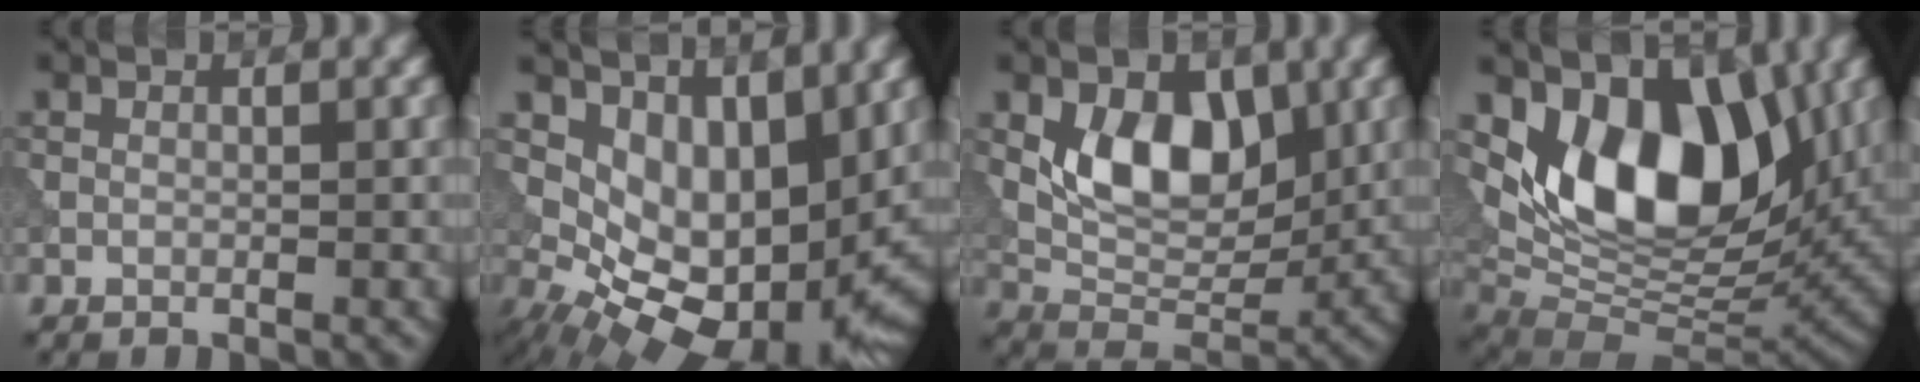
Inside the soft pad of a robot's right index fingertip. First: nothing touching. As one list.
[{"total": 9.4, "force": [1.9, 5.3, 7.5], "torque": [-0.133, -0.029, 0.054]}, {"total": 6.7, "force": [1.6, 4.2, 5.0], "torque": [-0.077, -0.012, 0.030]}, {"total": 10.6, "force": [3.3, 6.1, 8.0], "torque": [-0.115, -0.015, 0.057]}]